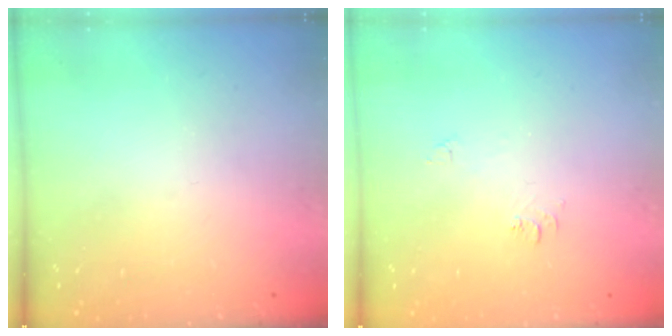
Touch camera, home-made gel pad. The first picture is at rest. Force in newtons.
{"total": 6.6, "press": 6.6, "slide": 0.6}